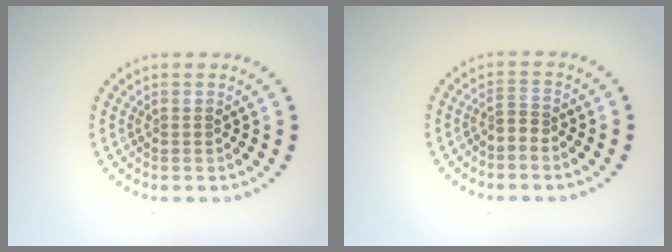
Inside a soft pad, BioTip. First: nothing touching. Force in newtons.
{"total": 1.2, "press": 0.7, "slide": 1.0}